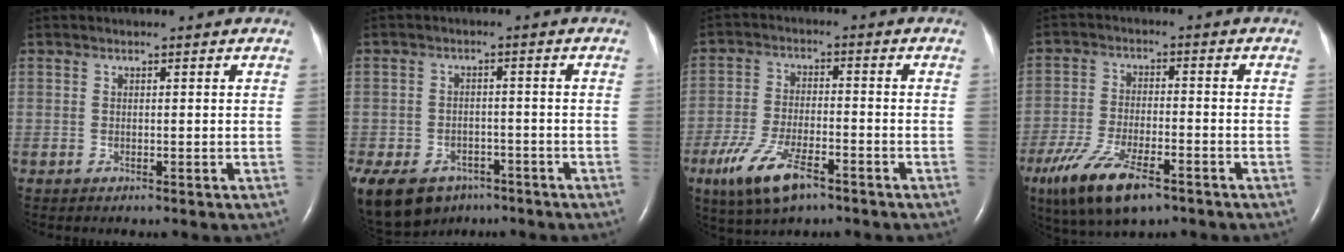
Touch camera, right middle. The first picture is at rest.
{"total": 18.3, "force": [-10.6, 12.8, 7.6], "torque": [-0.247, -0.014, -0.152]}
{"total": 9.6, "force": [-5.7, 3.1, 7.2], "torque": [-0.151, -0.015, -0.101]}
{"total": 12.0, "force": [-7.5, 3.7, 8.7], "torque": [-0.170, -0.022, -0.130]}